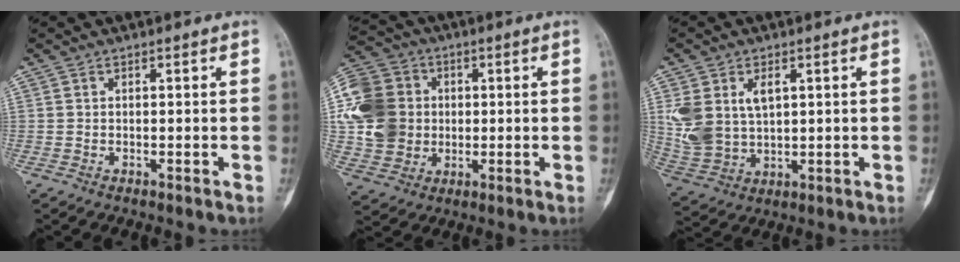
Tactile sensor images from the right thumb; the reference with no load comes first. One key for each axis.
{"total": 17.3, "fx": 0.8, "fy": 14.9, "fz": 8.8, "tx": -0.179, "ty": 0.021, "tz": 0.020}
{"total": 10.6, "fx": 2.7, "fy": 6.9, "fz": 7.5, "tx": -0.151, "ty": -0.003, "tz": 0.071}